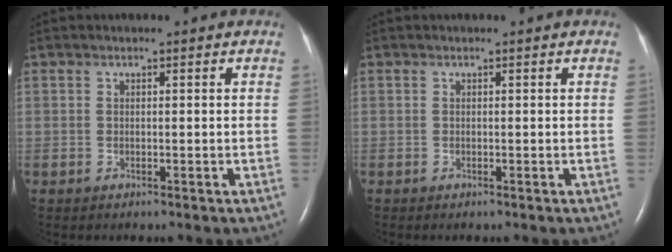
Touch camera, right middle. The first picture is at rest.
{"total": 0.0}